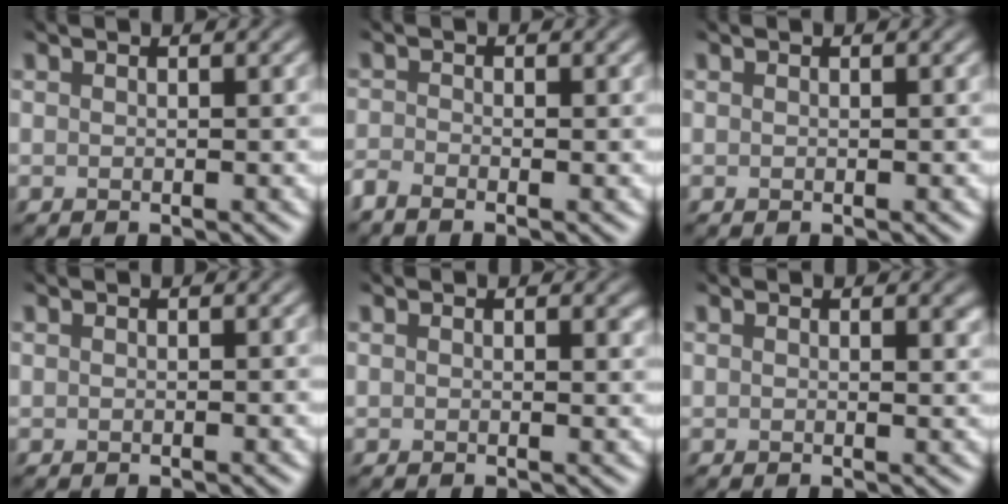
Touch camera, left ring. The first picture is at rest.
{"total": 1.6, "force": [-1.5, 0.2, 0.7], "torque": [-0.017, -0.002, -0.028]}
{"total": 0.0}
{"total": 0.0}
{"total": 1.5, "force": [1.2, 0.6, 0.7], "torque": [-0.006, 0.003, 0.022]}
{"total": 2.6, "force": [1.7, 1.1, 1.5], "torque": [-0.009, 0.009, 0.026]}